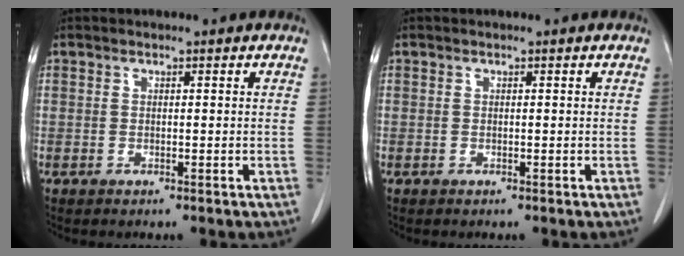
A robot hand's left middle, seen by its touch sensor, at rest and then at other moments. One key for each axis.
{"total": 0.0}